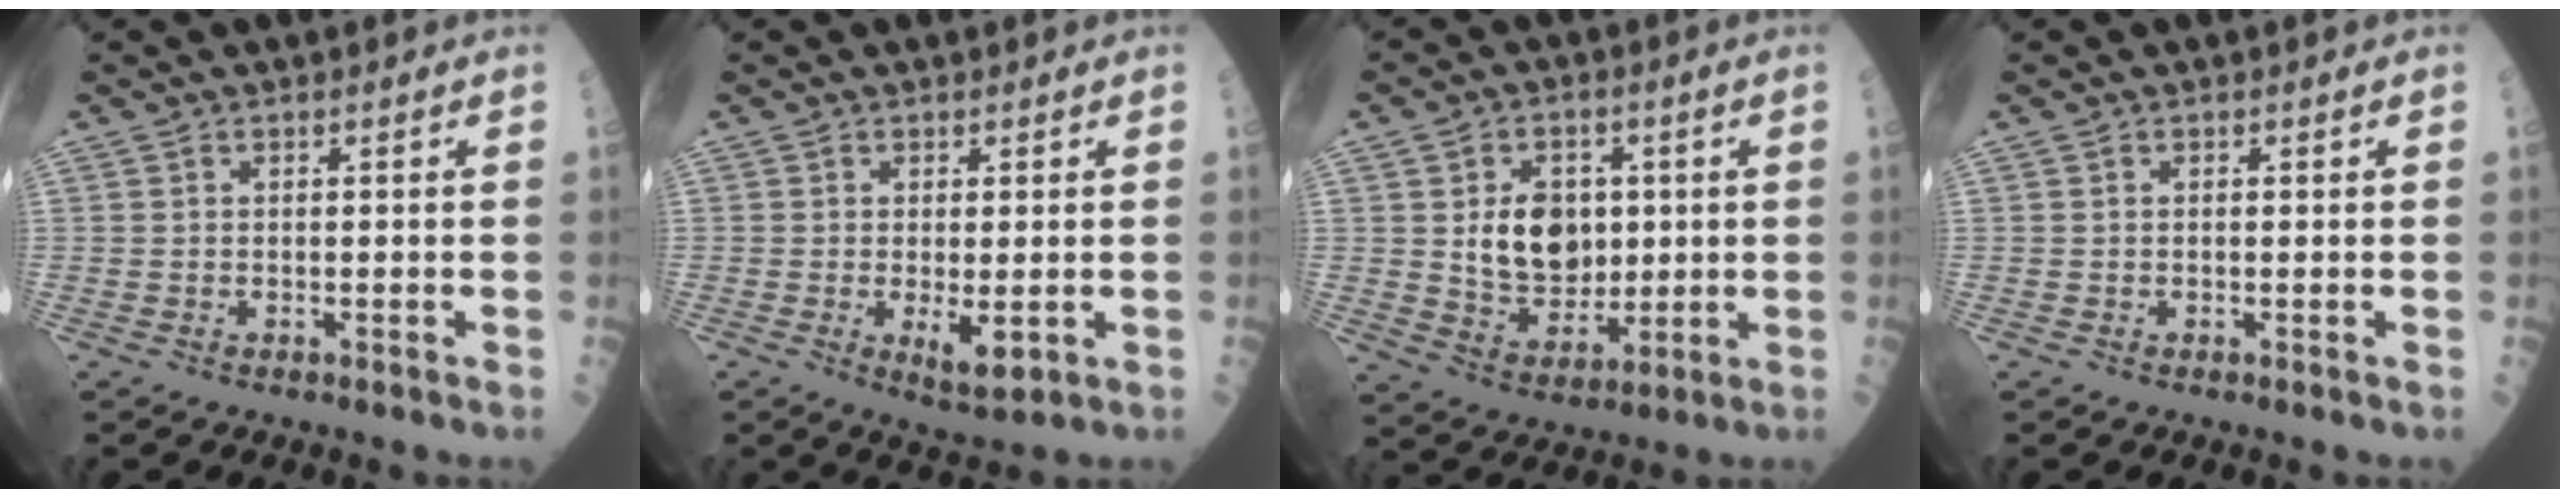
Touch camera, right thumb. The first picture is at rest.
{"total": 4.6, "force": [-0.6, 1.8, 4.2], "torque": [-0.062, -0.012, -0.002]}
{"total": 11.1, "force": [1.7, 8.1, 7.4], "torque": [-0.078, -0.012, 0.039]}
{"total": 0.0}